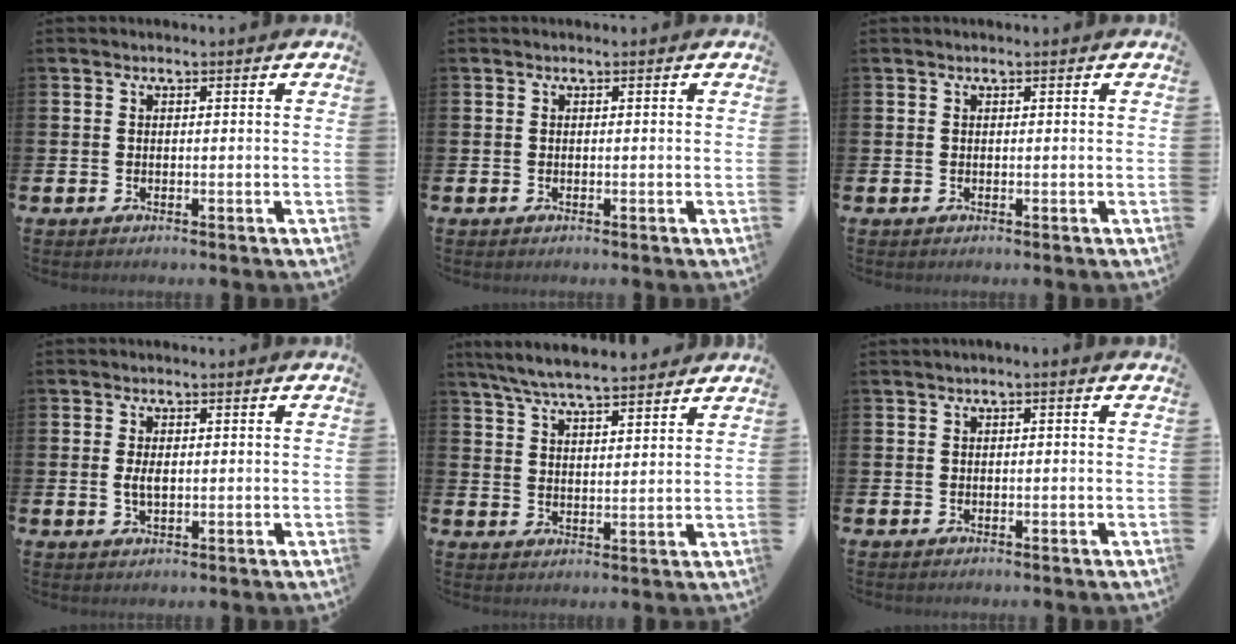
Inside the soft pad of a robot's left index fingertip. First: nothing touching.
{"total": 0.0}
{"total": 0.0}
{"total": 2.3, "force": [0.0, 1.1, 2.0], "torque": [-0.026, -0.001, -0.004]}
{"total": 6.7, "force": [6.4, 0.7, 2.0], "torque": [-0.056, -0.026, 0.115]}
{"total": 0.6, "force": [-0.2, 0.1, 0.6], "torque": [-0.015, 0.002, -0.003]}